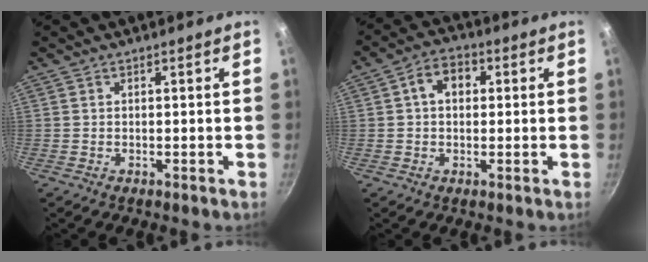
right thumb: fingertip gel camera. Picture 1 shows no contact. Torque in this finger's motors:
{"motor_torque": [0.03, 1.69, 0.78, 0.09, 0.01]}